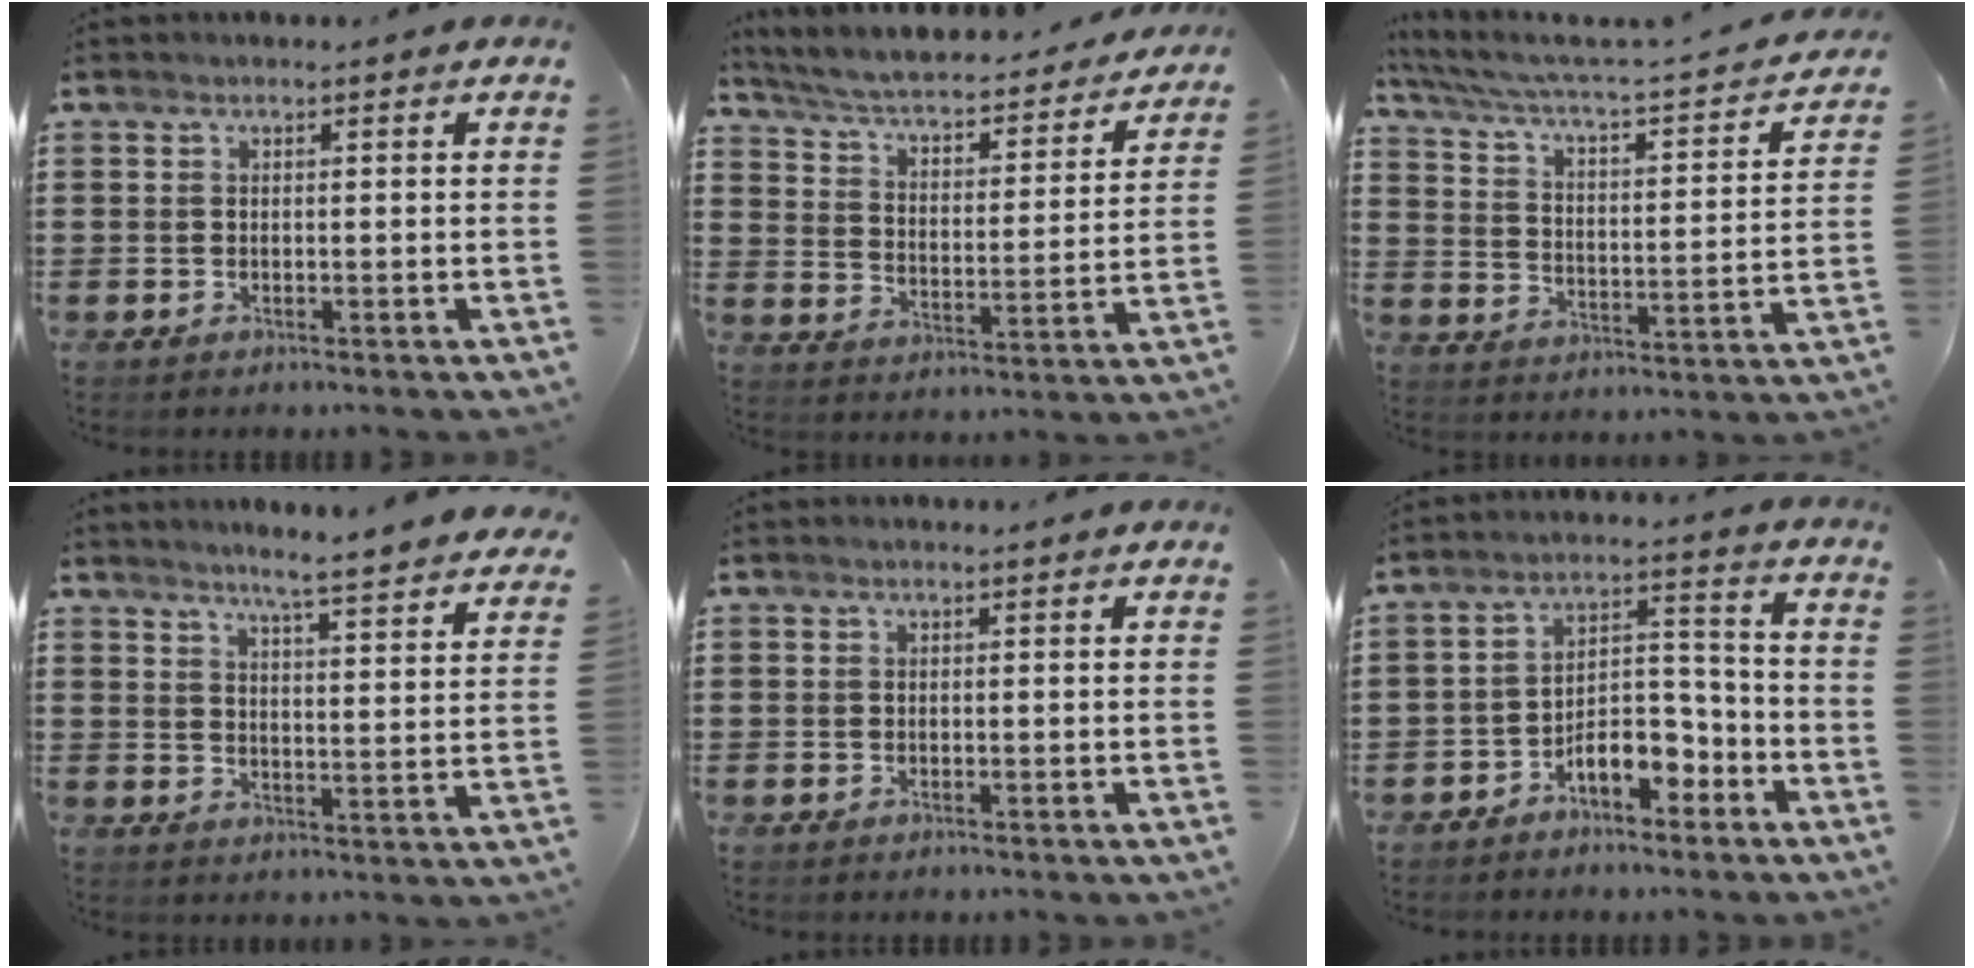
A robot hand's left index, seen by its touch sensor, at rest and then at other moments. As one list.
[{"total": 3.9, "force": [3.4, 0.5, 1.7], "torque": [-0.052, -0.032, 0.048]}, {"total": 3.0, "force": [2.3, 0.2, 1.9], "torque": [-0.054, -0.032, 0.026]}, {"total": 4.8, "force": [4.5, -1.0, 1.6], "torque": [-0.042, -0.032, 0.071]}, {"total": 0.0}, {"total": 7.3, "force": [-4.9, 3.4, 4.3], "torque": [-0.076, 0.023, -0.090]}]